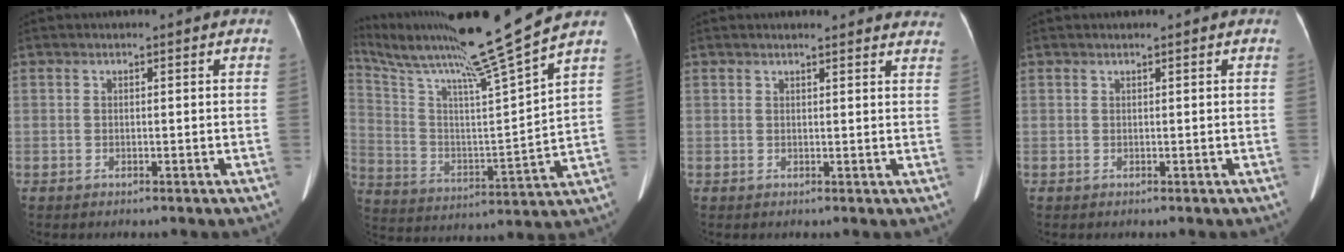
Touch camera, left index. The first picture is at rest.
{"total": 19.6, "force": [16.3, -3.2, 10.5], "torque": [-0.196, -0.032, 0.274]}
{"total": 11.2, "force": [10.6, 2.4, 2.7], "torque": [0.001, 0.000, 0.095]}
{"total": 0.0}